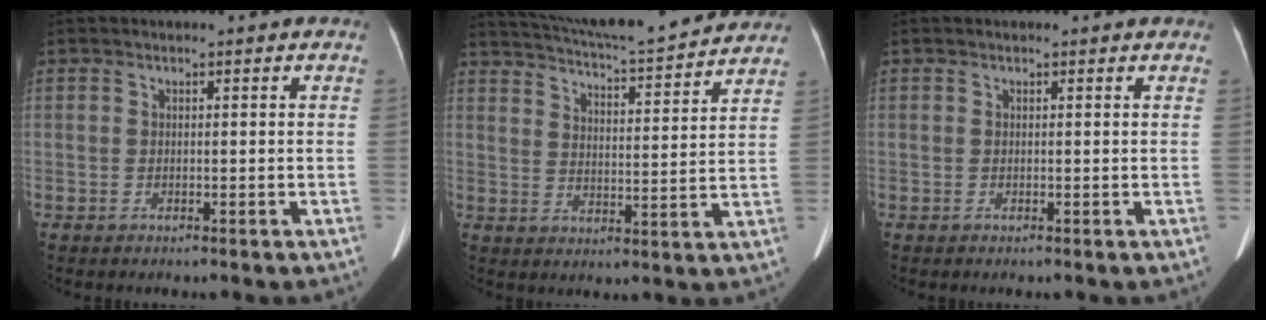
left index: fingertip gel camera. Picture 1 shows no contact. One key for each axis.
{"total": 19.0, "fx": 17.7, "fy": 1.1, "fz": 6.9, "tx": -0.121, "ty": 0.004, "tz": 0.247}
{"total": 1.1, "fx": 1.0, "fy": 0.4, "fz": 0.3, "tx": -0.011, "ty": 0.009, "tz": 0.009}